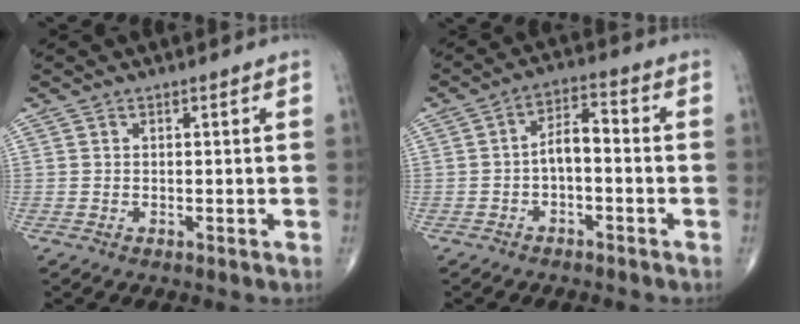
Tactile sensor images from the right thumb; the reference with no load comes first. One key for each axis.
{"total": 5.1, "fx": -1.2, "fy": 2.5, "fz": 4.3, "tx": -0.069, "ty": 0.032, "tz": -0.028}